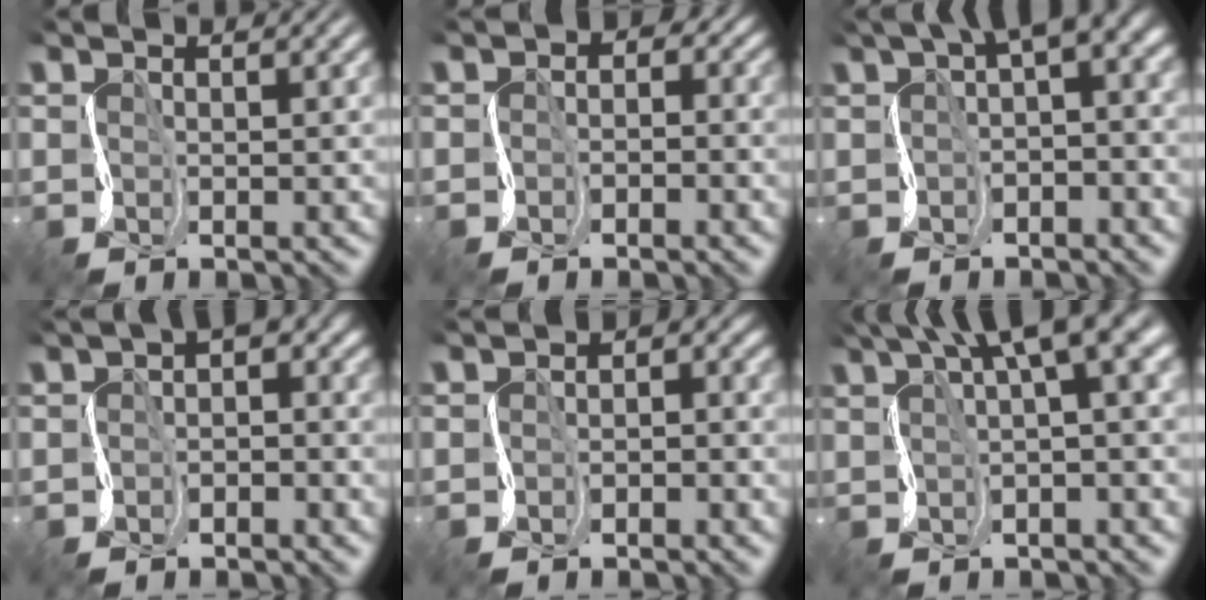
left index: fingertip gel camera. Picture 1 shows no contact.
{"total": 2.3, "force": [-0.6, 1.7, 1.3], "torque": [-0.006, 0.003, -0.018]}
{"total": 6.2, "force": [1.1, 2.9, 5.3], "torque": [-0.070, 0.004, 0.010]}
{"total": 3.5, "force": [-0.6, 2.3, 2.6], "torque": [-0.028, 0.009, -0.020]}
{"total": 2.9, "force": [-1.0, 1.9, 1.9], "torque": [-0.017, 0.005, -0.023]}
{"total": 8.6, "force": [4.1, 2.4, 7.2], "torque": [-0.090, 0.027, 0.067]}